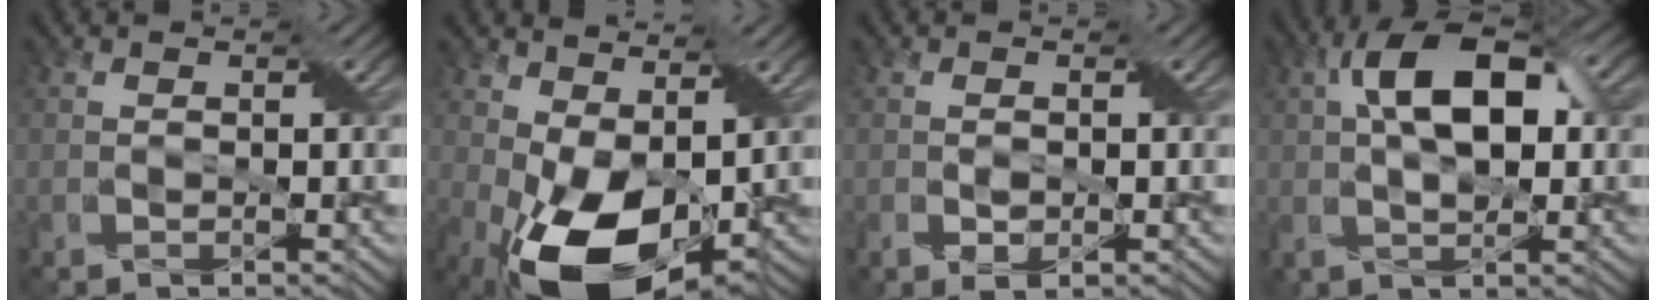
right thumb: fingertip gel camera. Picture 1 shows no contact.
{"total": 14.3, "force": [-2.4, 7.8, 11.8], "torque": [-0.227, -0.022, -0.035]}
{"total": 2.0, "force": [-0.4, 1.1, 1.7], "torque": [-0.032, -0.006, 0.000]}
{"total": 11.2, "force": [2.2, 5.5, 9.5], "torque": [-0.171, 0.019, 0.028]}